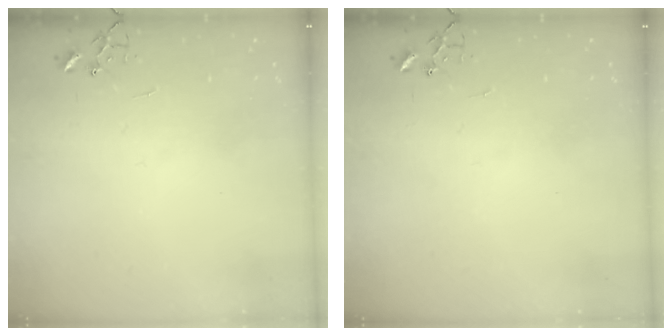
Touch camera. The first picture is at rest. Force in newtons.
{"total": 0.0}